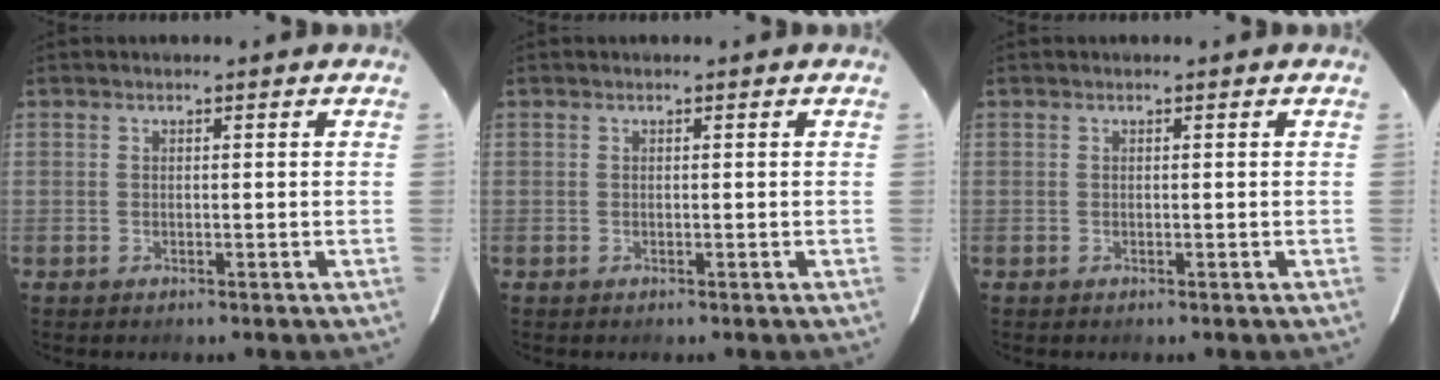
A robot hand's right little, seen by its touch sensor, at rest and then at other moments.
{"total": 0.0}
{"total": 0.0}